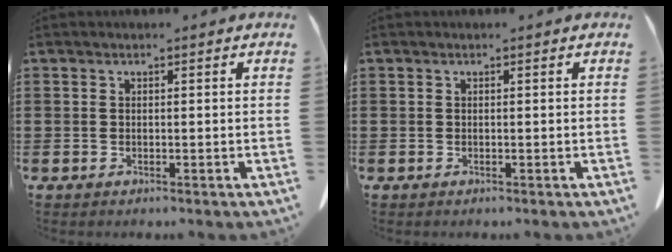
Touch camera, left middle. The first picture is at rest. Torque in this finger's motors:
{"motor_torque": [0.00, 0.00, 0.00, 0.02]}